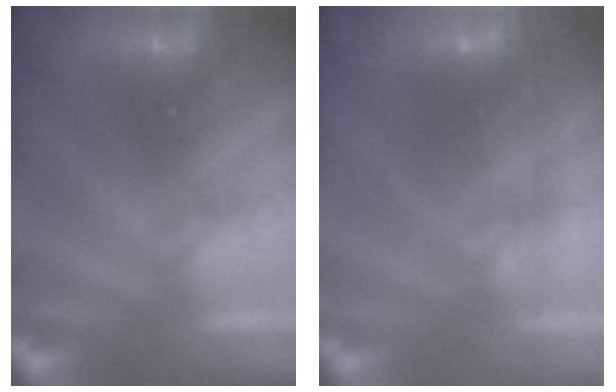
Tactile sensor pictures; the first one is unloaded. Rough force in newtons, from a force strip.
{"total": 9.8}